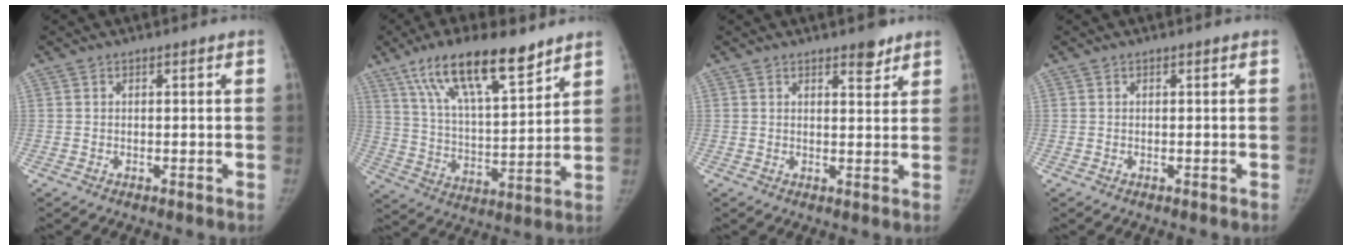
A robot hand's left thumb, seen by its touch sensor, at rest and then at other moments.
{"total": 18.3, "force": [12.0, 5.6, 12.6], "torque": [-0.196, -0.045, 0.219]}
{"total": 3.5, "force": [2.6, 1.4, 1.9], "torque": [-0.011, -0.017, 0.035]}
{"total": 0.0}